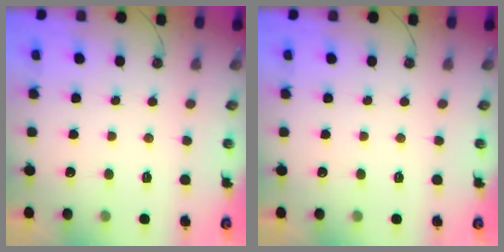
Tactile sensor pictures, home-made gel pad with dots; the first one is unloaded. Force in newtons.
{"total": 0.0}